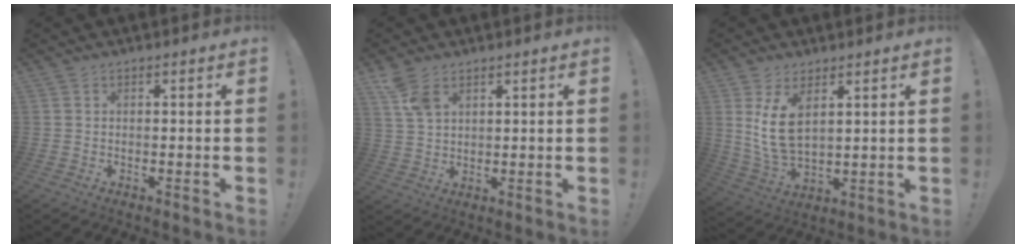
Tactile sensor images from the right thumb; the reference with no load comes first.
{"total": 6.5, "force": [3.9, 3.3, 3.9], "torque": [-0.059, -0.020, 0.075]}
{"total": 10.0, "force": [4.1, 5.3, 7.4], "torque": [-0.146, -0.021, 0.074]}